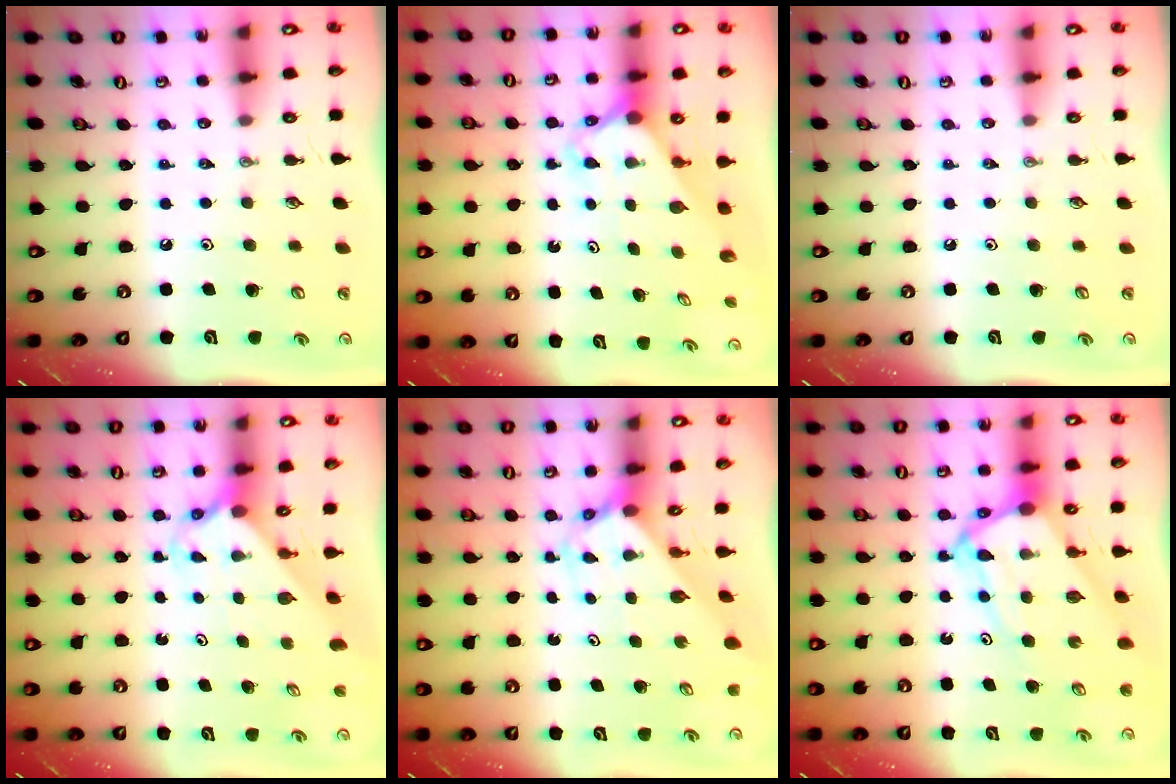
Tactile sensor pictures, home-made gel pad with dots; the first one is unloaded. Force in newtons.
{"total": 2.3, "press": 2.3, "slide": 0.2}
{"total": 0.0}
{"total": 2.4, "press": 2.4, "slide": 0.2}
{"total": 2.7, "press": 2.7, "slide": 0.3}
{"total": 10.5, "press": 10.5, "slide": 1.0}